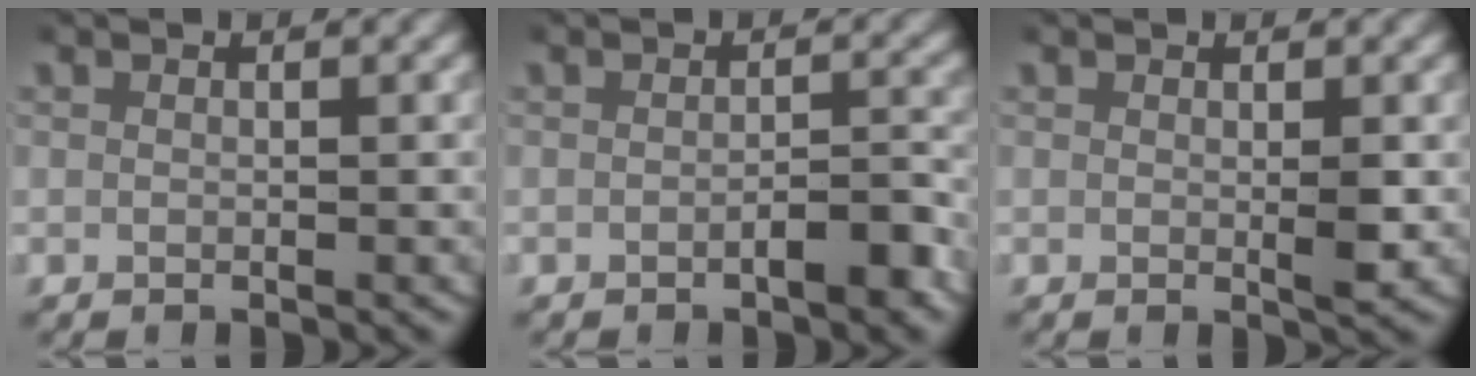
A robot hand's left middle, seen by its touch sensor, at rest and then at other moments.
{"total": 2.1, "force": [-1.3, 0.7, 1.6], "torque": [-0.017, 0.004, -0.023]}
{"total": 1.3, "force": [0.1, 0.2, 1.2], "torque": [-0.013, -0.005, 0.003]}